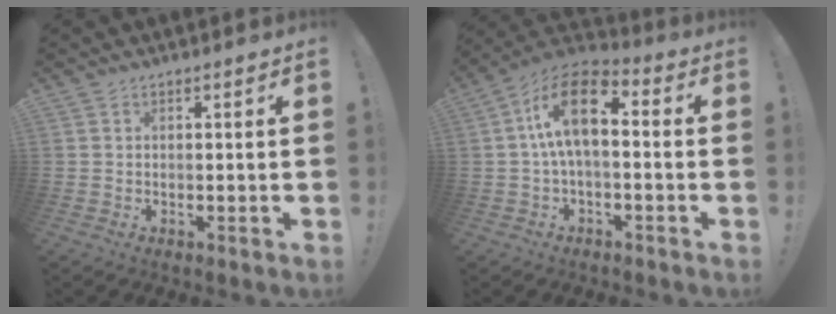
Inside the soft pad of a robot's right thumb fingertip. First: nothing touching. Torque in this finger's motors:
{"motor_torque": [0.10, 0.83, 0.65, 0.48, 0.47]}